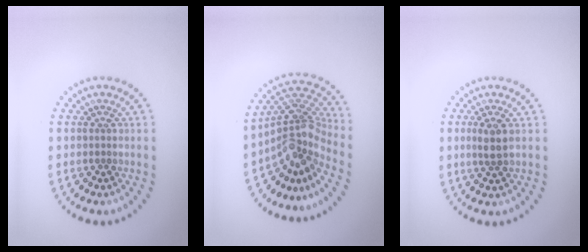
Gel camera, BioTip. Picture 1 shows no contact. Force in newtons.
{"total": 4.6, "press": 3.0, "slide": 3.4}
{"total": 2.0, "press": 1.9, "slide": 0.8}